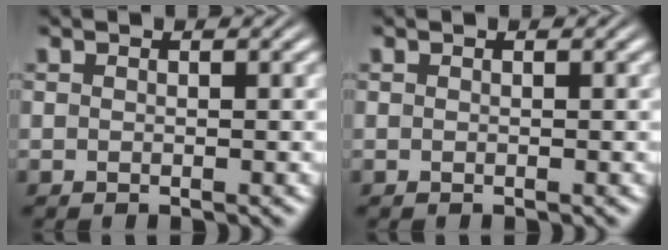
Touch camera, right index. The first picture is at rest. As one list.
[{"total": 0.0}]